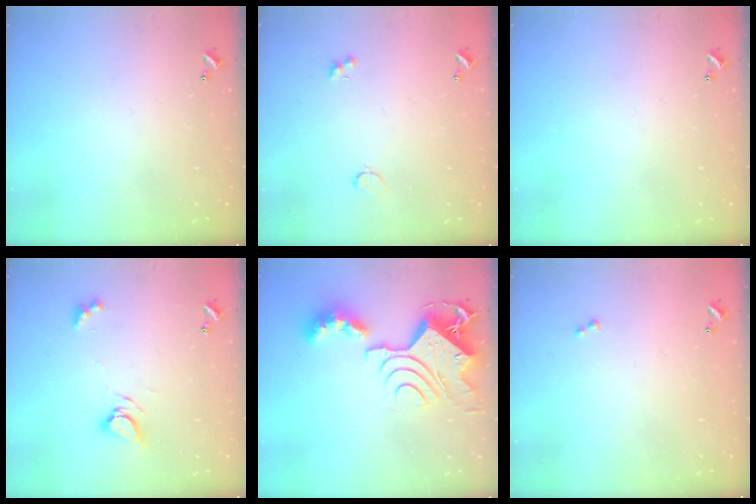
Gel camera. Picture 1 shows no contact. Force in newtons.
{"total": 1.3, "press": 1.2, "slide": 0.6}
{"total": 0.0}
{"total": 6.0, "press": 6.0, "slide": 0.2}
{"total": 14.1, "press": 14.0, "slide": 1.4}
{"total": 0.7, "press": 0.6, "slide": 0.4}